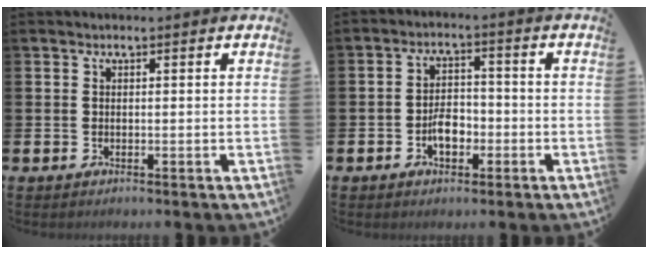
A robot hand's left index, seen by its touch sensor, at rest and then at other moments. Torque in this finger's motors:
{"motor_torque": [0.18, 0.17, 0.14, 0.03]}